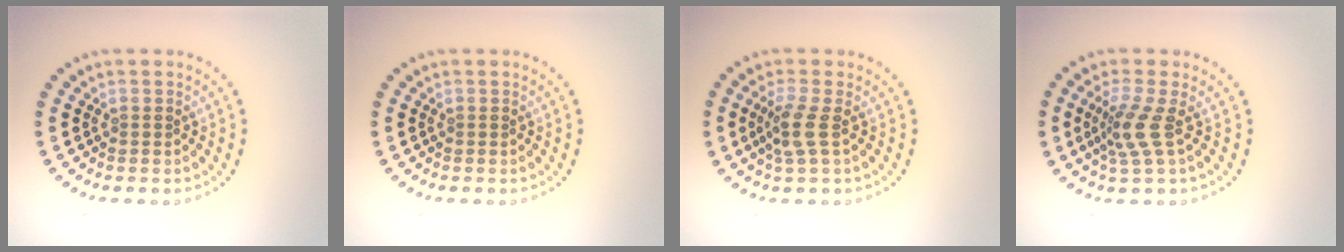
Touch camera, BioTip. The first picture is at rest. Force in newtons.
{"total": 0.0}
{"total": 2.2, "press": 1.9, "slide": 1.2}
{"total": 2.9, "press": 2.1, "slide": 2.0}